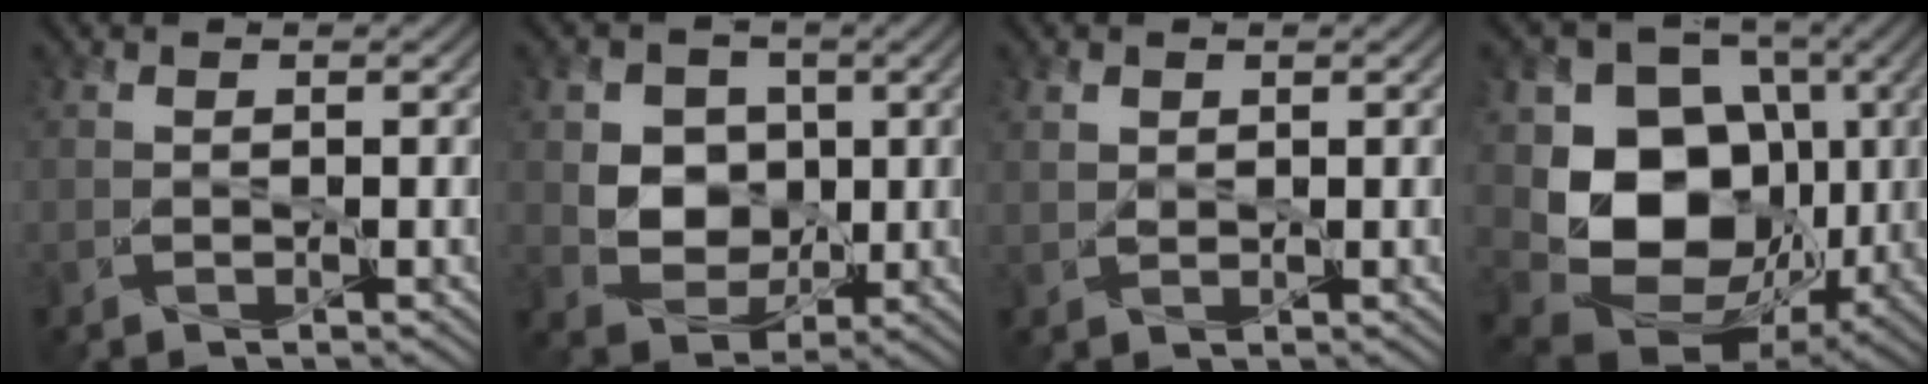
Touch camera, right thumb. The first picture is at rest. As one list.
[{"total": 6.9, "force": [1.1, 5.9, 3.3], "torque": [-0.089, -0.001, 0.016]}, {"total": 1.5, "force": [0.7, 1.1, 0.7], "torque": [-0.018, -0.001, 0.017]}, {"total": 13.2, "force": [0.0, 10.9, 7.4], "torque": [-0.142, -0.022, -0.005]}]